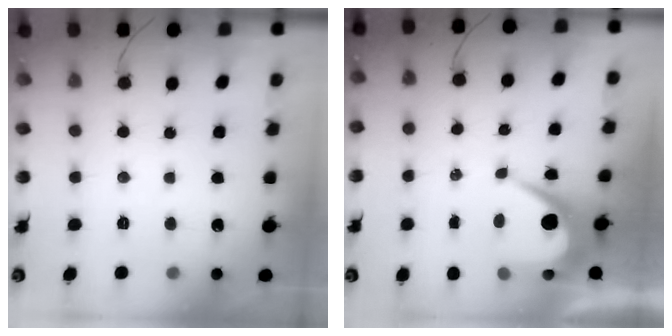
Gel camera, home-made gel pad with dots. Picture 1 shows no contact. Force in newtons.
{"total": 7.8, "press": 7.7, "slide": 0.5}